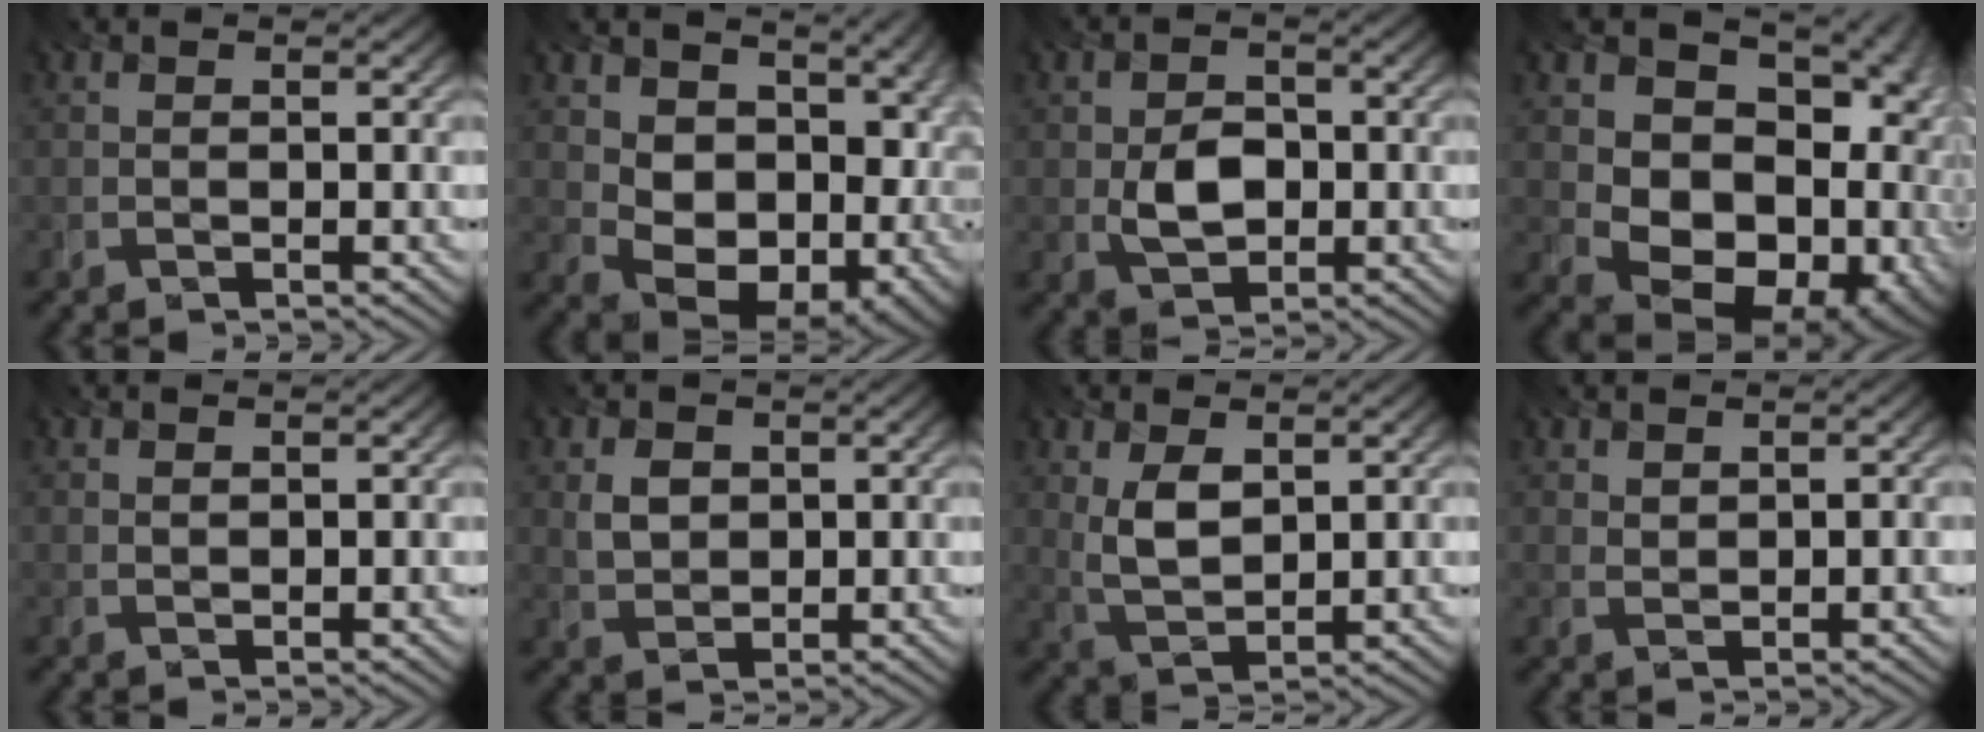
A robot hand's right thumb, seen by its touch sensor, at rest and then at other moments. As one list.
[{"total": 15.3, "force": [1.4, 10.4, 11.2], "torque": [-0.173, -0.022, 0.066]}, {"total": 4.7, "force": [-0.5, 3.3, 3.3], "torque": [-0.063, -0.002, -0.009]}, {"total": 18.7, "force": [0.9, 15.2, 10.8], "torque": [-0.176, -0.024, 0.046]}, {"total": 0.8, "force": [0.7, 0.3, 0.4], "torque": [-0.012, 0.001, 0.016]}, {"total": 3.8, "force": [1.2, 2.8, 2.2], "torque": [-0.058, 0.002, 0.024]}, {"total": 5.4, "force": [1.7, 3.0, 4.1], "torque": [-0.101, -0.003, 0.041]}, {"total": 1.2, "force": [1.0, 0.6, 0.5], "torque": [-0.014, 0.001, 0.024]}]